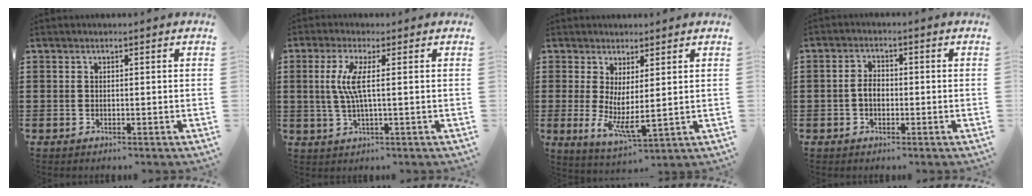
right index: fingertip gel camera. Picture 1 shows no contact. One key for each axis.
{"total": 5.2, "fx": 0.5, "fy": 0.5, "fz": 5.1, "tx": -0.118, "ty": -0.013, "tz": -0.002}
{"total": 4.4, "fx": 1.5, "fy": 0.9, "fz": 4.0, "tx": -0.073, "ty": -0.022, "tz": 0.027}
{"total": 2.8, "fx": -0.6, "fy": 1.7, "fz": 2.1, "tx": -0.049, "ty": 0.002, "tz": -0.016}